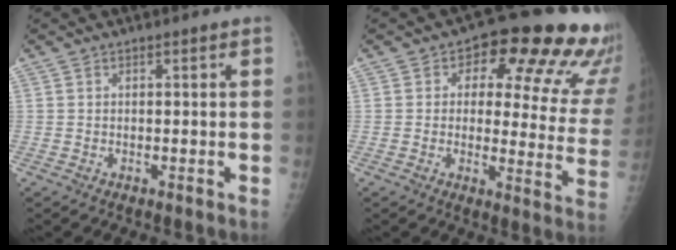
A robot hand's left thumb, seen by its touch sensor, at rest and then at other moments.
{"total": 19.5, "force": [10.5, 8.9, 13.7], "torque": [-0.118, -0.041, 0.114]}